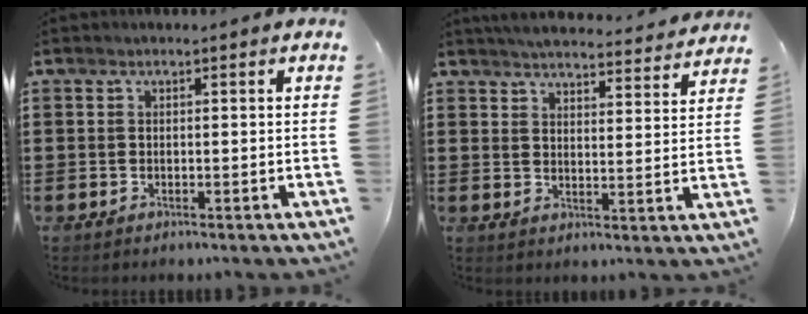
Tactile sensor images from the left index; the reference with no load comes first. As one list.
[{"total": 4.6, "force": [4.6, -0.1, 0.7], "torque": [-0.024, -0.033, 0.078]}]